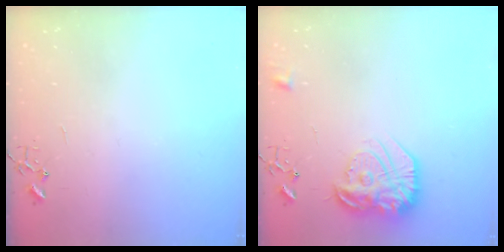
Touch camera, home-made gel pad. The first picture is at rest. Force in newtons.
{"total": 18.4, "press": 18.3, "slide": 1.7}